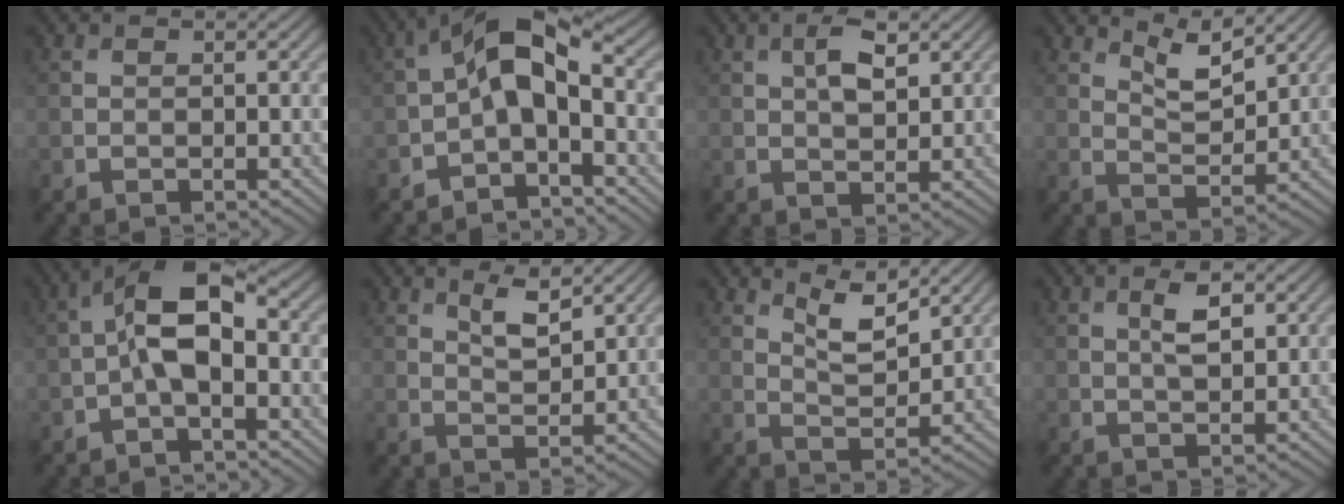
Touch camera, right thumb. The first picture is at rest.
{"total": 8.1, "force": [-1.0, 4.1, 7.0], "torque": [-0.126, 0.021, -0.030]}
{"total": 4.4, "force": [1.7, 1.9, 3.6], "torque": [-0.071, 0.002, 0.030]}
{"total": 5.2, "force": [3.8, 1.5, 3.3], "torque": [-0.071, -0.008, 0.073]}
{"total": 7.4, "force": [-0.7, 3.2, 6.6], "torque": [-0.126, 0.019, -0.023]}
{"total": 3.9, "force": [2.5, 1.2, 2.8], "torque": [-0.062, -0.006, 0.048]}
{"total": 5.6, "force": [3.8, 1.7, 3.8], "torque": [-0.079, -0.008, 0.072]}
{"total": 3.8, "force": [1.3, 1.4, 3.2], "torque": [-0.063, 0.001, 0.025]}